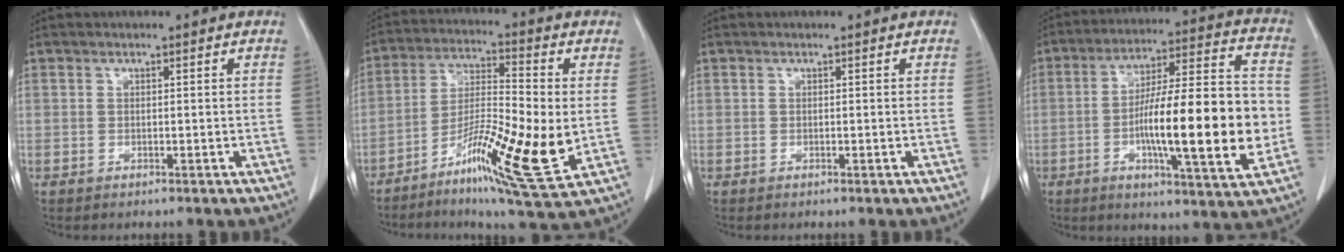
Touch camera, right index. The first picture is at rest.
{"total": 15.6, "force": [-4.0, 1.8, 15.0], "torque": [-0.277, -0.018, -0.066]}
{"total": 0.0}
{"total": 20.5, "force": [-3.2, 2.5, 20.1], "torque": [-0.310, 0.009, -0.048]}